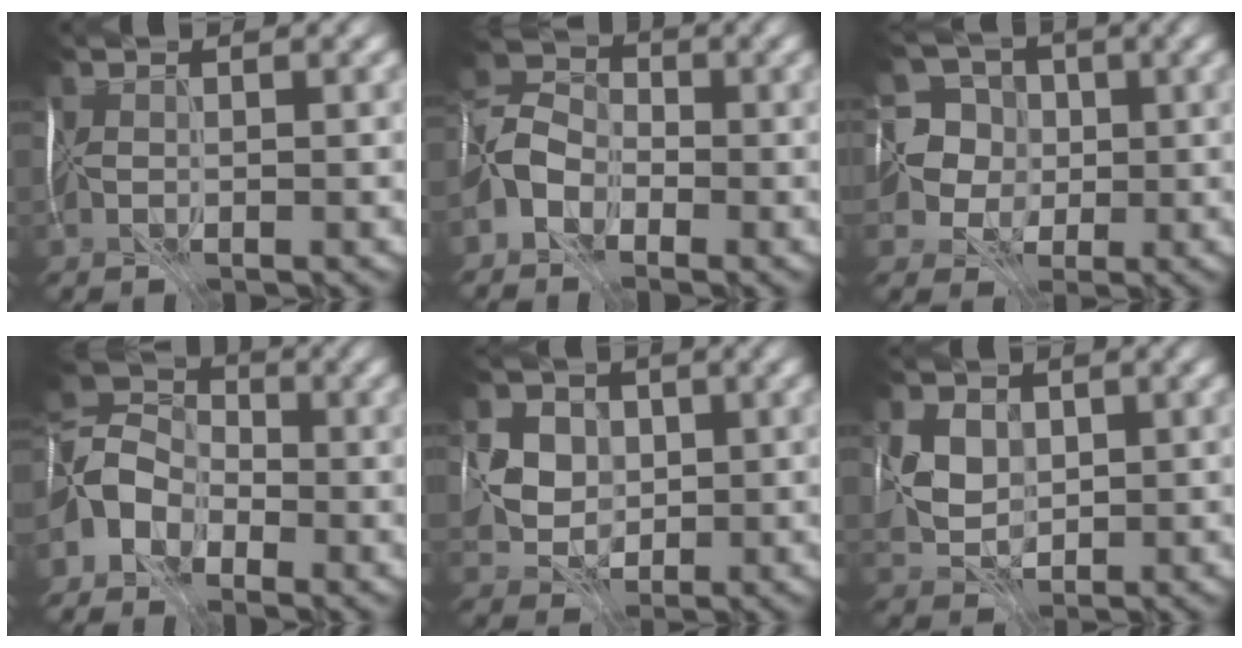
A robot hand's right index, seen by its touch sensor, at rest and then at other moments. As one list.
[{"total": 2.5, "force": [-1.9, 1.6, 0.4], "torque": [-0.006, 0.012, -0.045]}, {"total": 6.5, "force": [0.2, 6.4, 1.4], "torque": [-0.028, 0.028, -0.028]}, {"total": 3.8, "force": [-2.3, 2.7, 1.4], "torque": [-0.023, 0.014, -0.063]}, {"total": 4.3, "force": [1.4, 3.7, 1.5], "torque": [-0.015, 0.018, 0.019]}, {"total": 3.5, "force": [1.4, 2.7, 1.7], "torque": [-0.018, 0.020, 0.023]}]